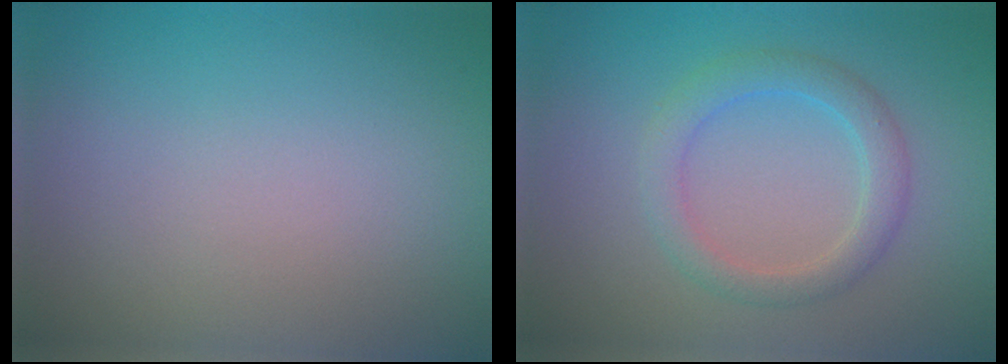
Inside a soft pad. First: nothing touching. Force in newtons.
{"total": 2.9, "press": 2.9, "slide": 0.2}